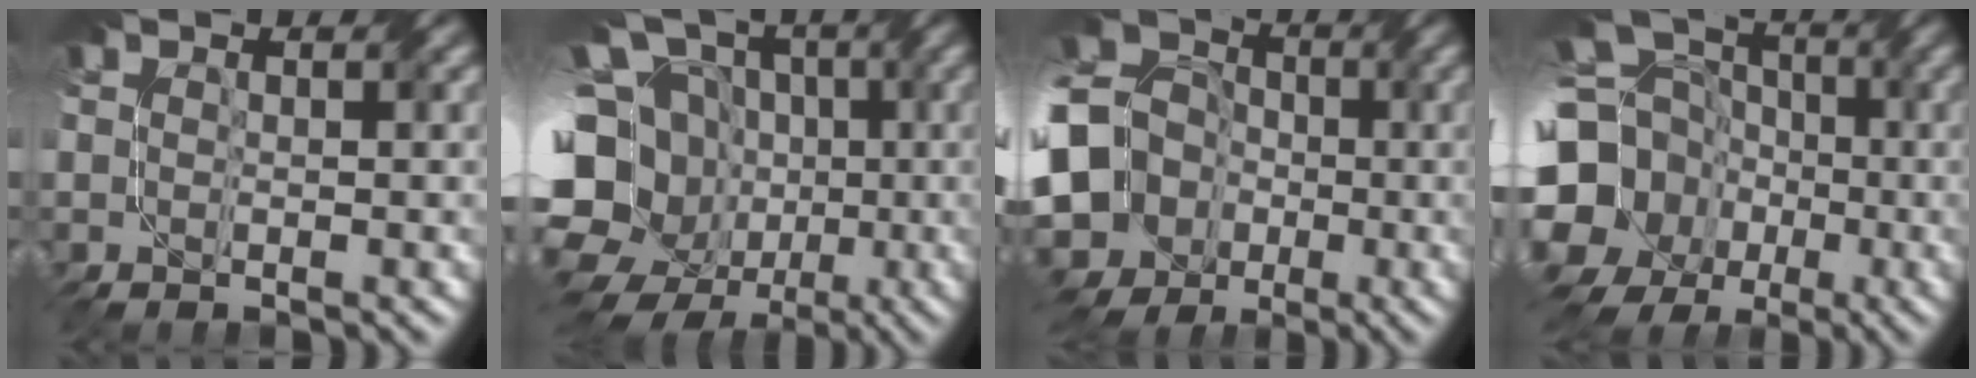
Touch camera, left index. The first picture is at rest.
{"total": 17.9, "force": [-4.4, 15.2, 8.4], "torque": [-0.198, 0.000, -0.079]}
{"total": 18.0, "force": [-4.4, 16.2, 6.7], "torque": [-0.184, -0.002, -0.116]}
{"total": 19.5, "force": [-1.8, 17.9, 7.4], "torque": [-0.207, 0.003, -0.081]}